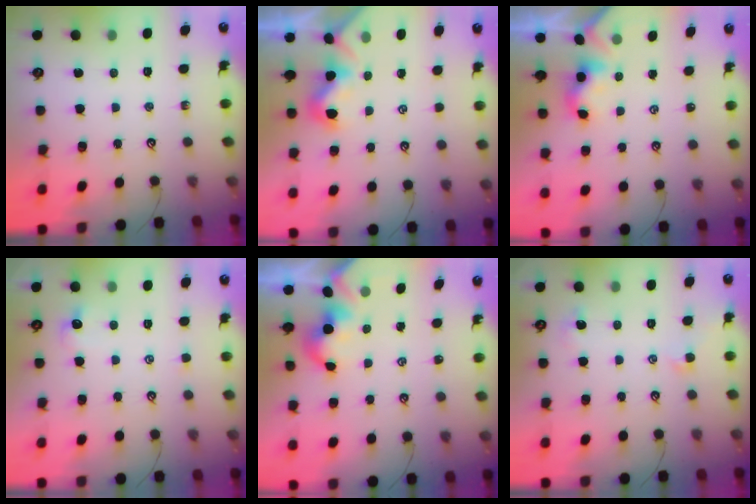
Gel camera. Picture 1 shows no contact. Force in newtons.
{"total": 0.9, "press": 0.9, "slide": 0.4}
{"total": 0.9, "press": 0.9, "slide": 0.3}
{"total": 1.7, "press": 1.6, "slide": 0.5}
{"total": 2.2, "press": 2.2, "slide": 0.3}
{"total": 1.5, "press": 1.4, "slide": 0.5}